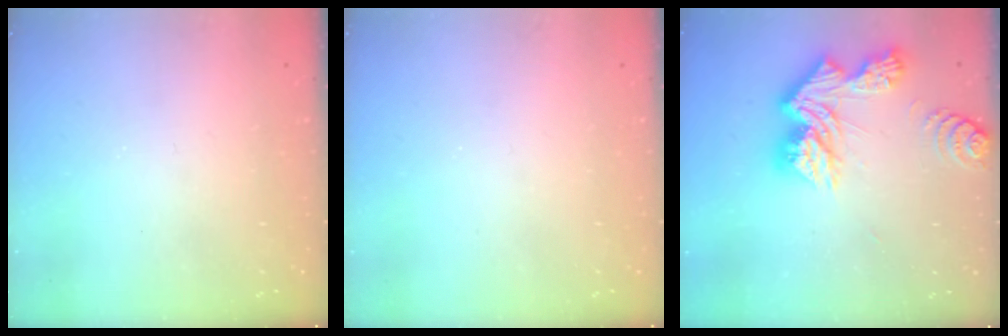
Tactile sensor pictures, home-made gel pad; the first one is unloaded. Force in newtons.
{"total": 0.0}
{"total": 19.6, "press": 19.5, "slide": 1.9}